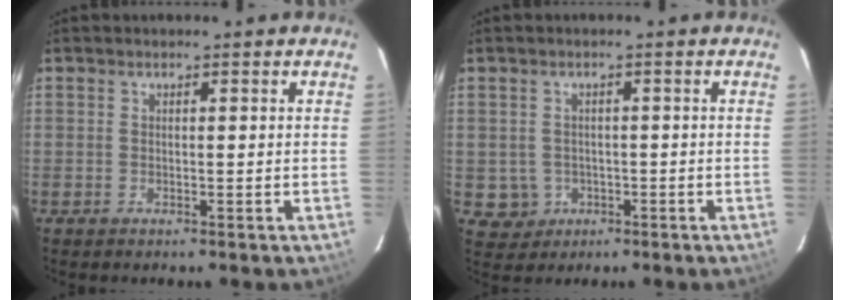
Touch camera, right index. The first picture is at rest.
{"total": 4.4, "force": [-0.9, 4.3, 0.5], "torque": [-0.019, 0.012, -0.002]}